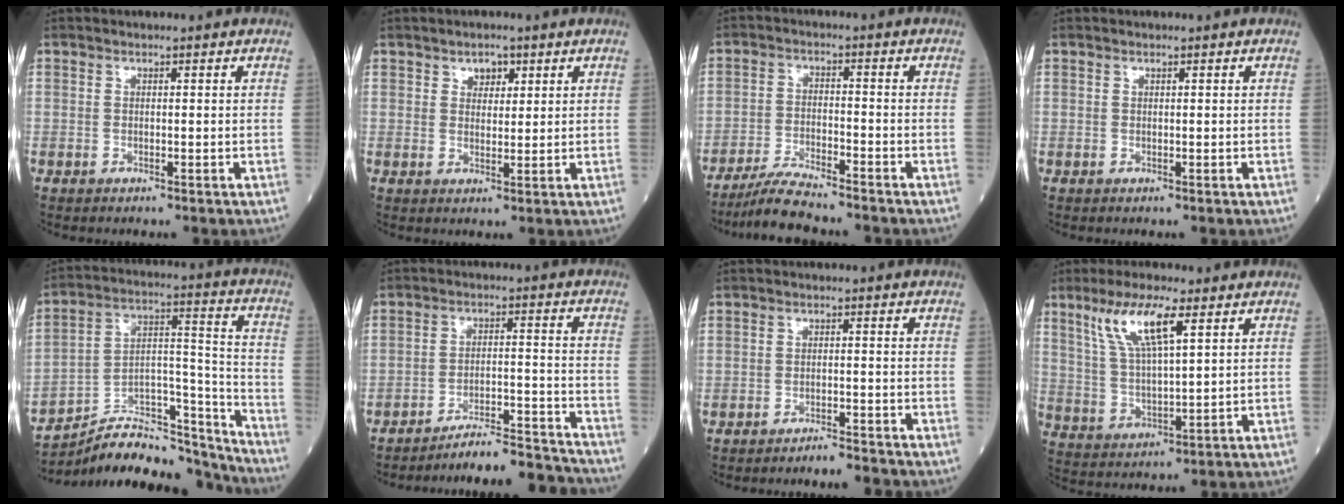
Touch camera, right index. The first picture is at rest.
{"total": 2.7, "force": [1.6, 1.7, 1.4], "torque": [-0.018, 0.001, 0.025]}
{"total": 6.7, "force": [-6.1, 0.1, 2.7], "torque": [-0.050, -0.022, -0.115]}
{"total": 0.0}
{"total": 19.2, "force": [-18.3, 3.3, 4.8], "torque": [-0.086, 0.041, -0.300]}
{"total": 12.6, "force": [-12.5, -0.6, 1.6], "torque": [-0.011, 0.018, -0.188]}
{"total": 3.3, "force": [-3.2, -0.7, 0.2], "torque": [0.001, -0.010, -0.051]}
{"total": 9.7, "force": [5.1, 1.6, 8.1], "torque": [-0.164, 0.008, 0.102]}